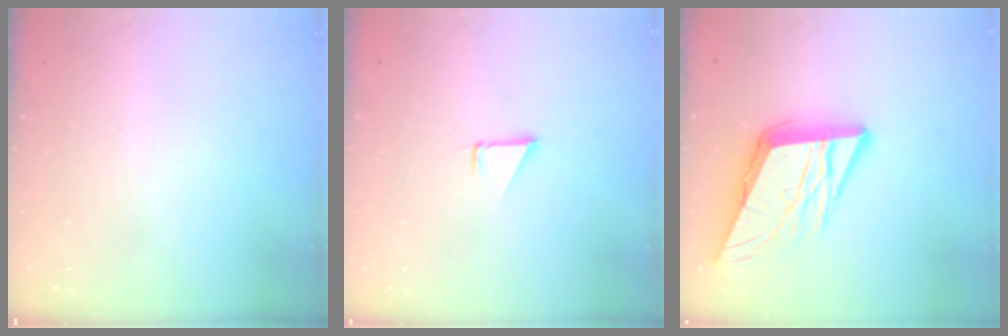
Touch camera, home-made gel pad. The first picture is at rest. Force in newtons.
{"total": 1.3, "press": 1.3, "slide": 0.1}
{"total": 13.7, "press": 13.4, "slide": 2.6}